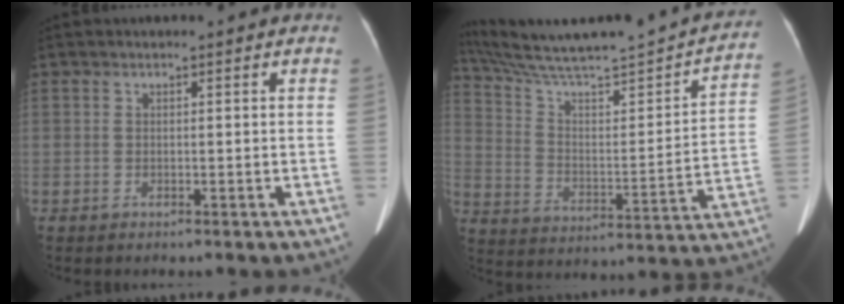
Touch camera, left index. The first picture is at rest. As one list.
[{"total": 25.7, "force": [22.4, 2.5, 12.3], "torque": [-0.199, -0.035, 0.314]}]